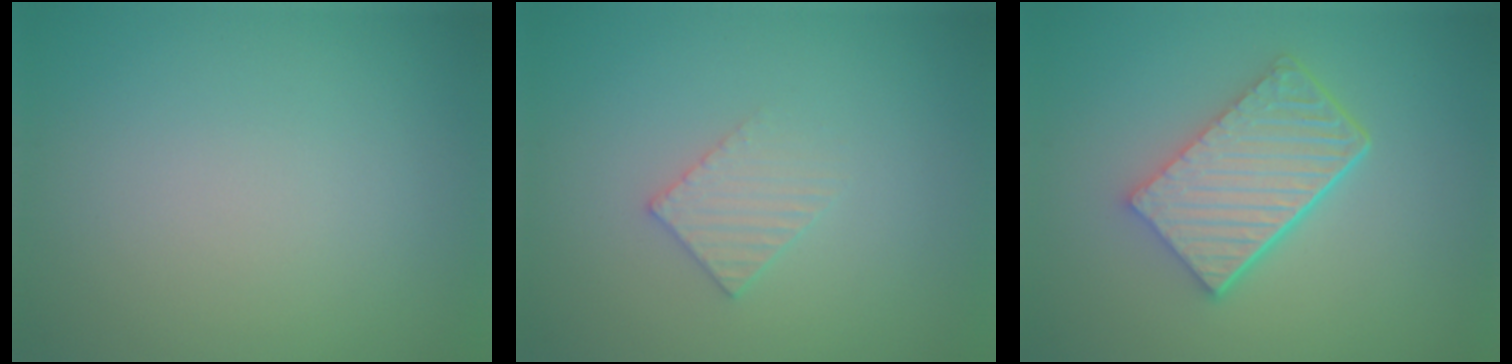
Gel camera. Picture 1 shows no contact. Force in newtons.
{"total": 1.9, "press": 1.9, "slide": 0.2}
{"total": 5.9, "press": 4.3, "slide": 4.1}